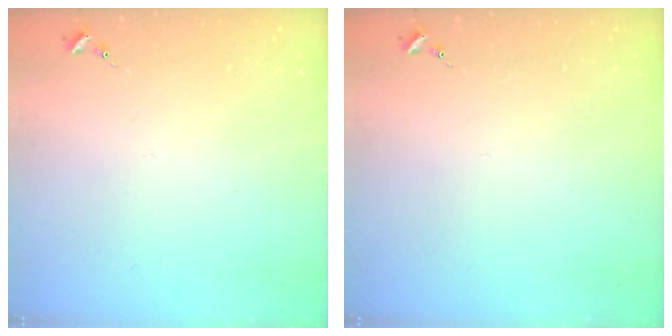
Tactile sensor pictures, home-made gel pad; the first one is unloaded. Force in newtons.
{"total": 0.0}